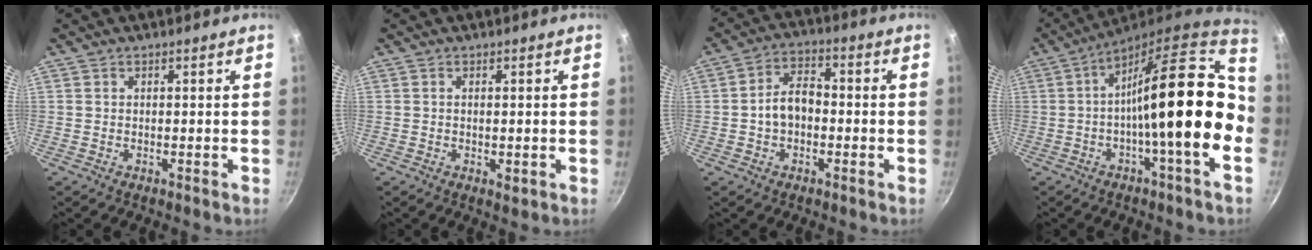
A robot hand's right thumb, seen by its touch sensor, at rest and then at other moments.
{"total": 1.8, "force": [-0.2, 0.7, 1.6], "torque": [-0.023, -0.006, -0.002]}
{"total": 7.1, "force": [-1.1, 4.9, 5.0], "torque": [-0.062, 0.030, -0.026]}
{"total": 21.2, "force": [-2.5, 4.8, 20.5], "torque": [-0.295, 0.025, -0.053]}